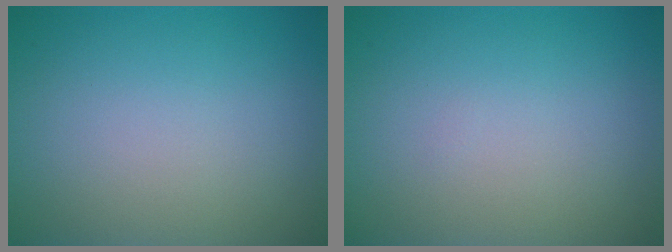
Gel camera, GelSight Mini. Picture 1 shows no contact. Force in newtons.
{"total": 0.0}